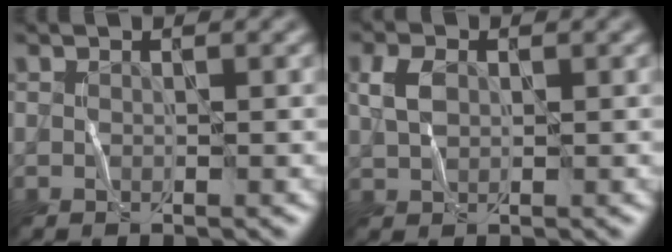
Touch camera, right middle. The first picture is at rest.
{"total": 2.3, "force": [0.4, 1.7, 1.5], "torque": [-0.035, 0.006, 0.006]}